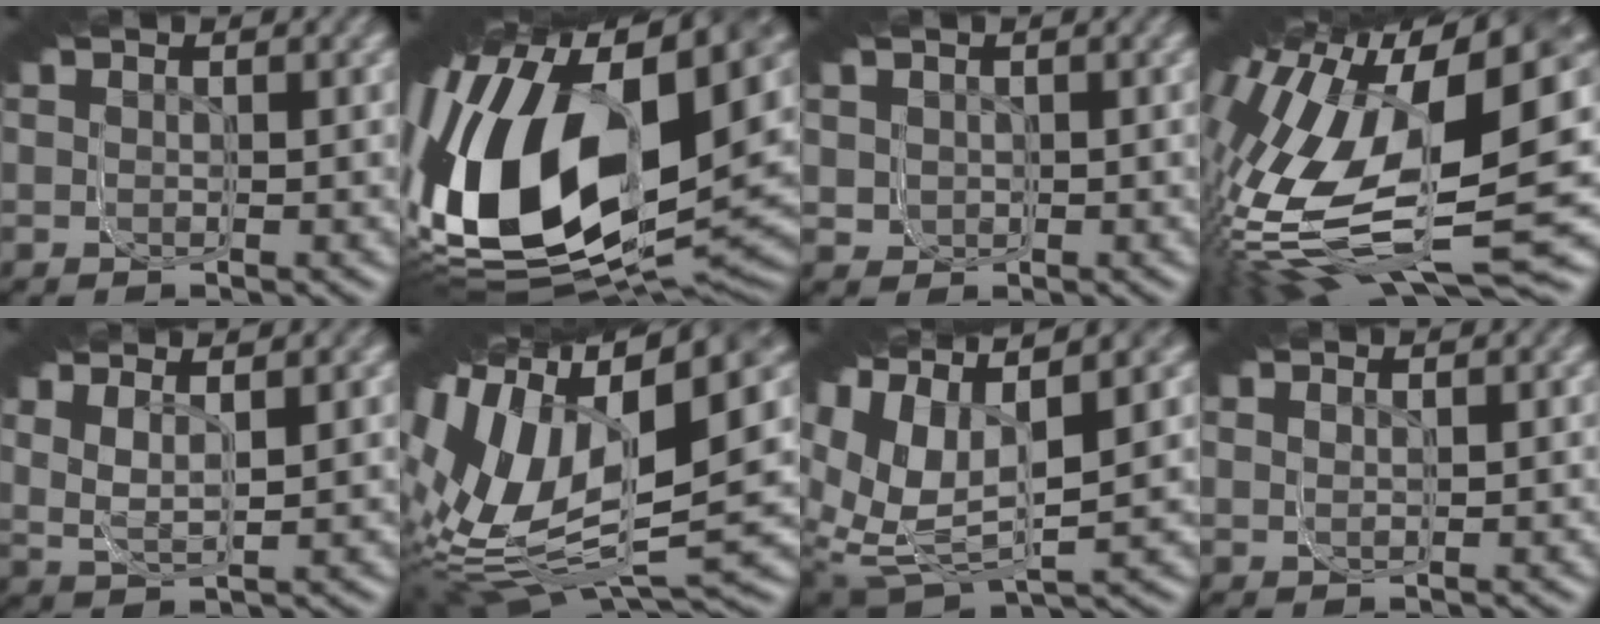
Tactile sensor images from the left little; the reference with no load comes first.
{"total": 24.9, "force": [-1.0, 13.6, 20.8], "torque": [-0.306, 0.023, -0.033]}
{"total": 3.3, "force": [0.0, 3.1, 1.2], "torque": [-0.026, -0.006, -0.004]}
{"total": 19.4, "force": [-1.7, 9.2, 17.0], "torque": [-0.221, 0.007, -0.042]}
{"total": 5.1, "force": [1.5, 3.3, 3.6], "torque": [-0.064, 0.019, 0.008]}
{"total": 18.3, "force": [-1.9, 10.7, 14.7], "torque": [-0.201, 0.005, -0.054]}
{"total": 14.9, "force": [1.3, 10.8, 10.3], "torque": [-0.172, 0.003, 0.000]}
{"total": 1.1, "force": [0.5, 0.5, 0.8], "torque": [-0.018, 0.014, 0.000]}